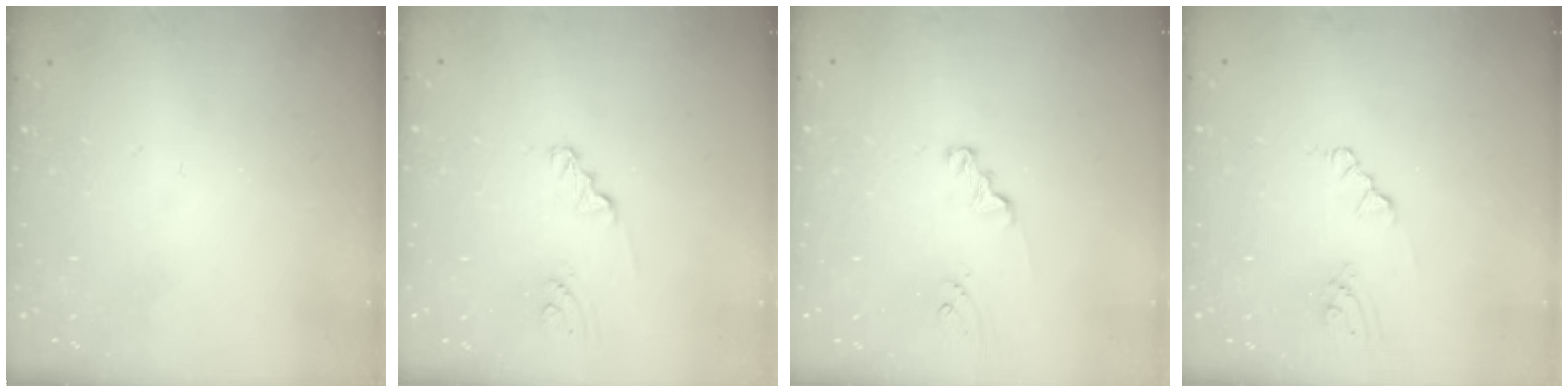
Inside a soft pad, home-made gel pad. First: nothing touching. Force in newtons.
{"total": 1.5, "press": 1.5, "slide": 0.1}
{"total": 1.8, "press": 1.8, "slide": 0.2}
{"total": 2.5, "press": 2.5, "slide": 0.4}